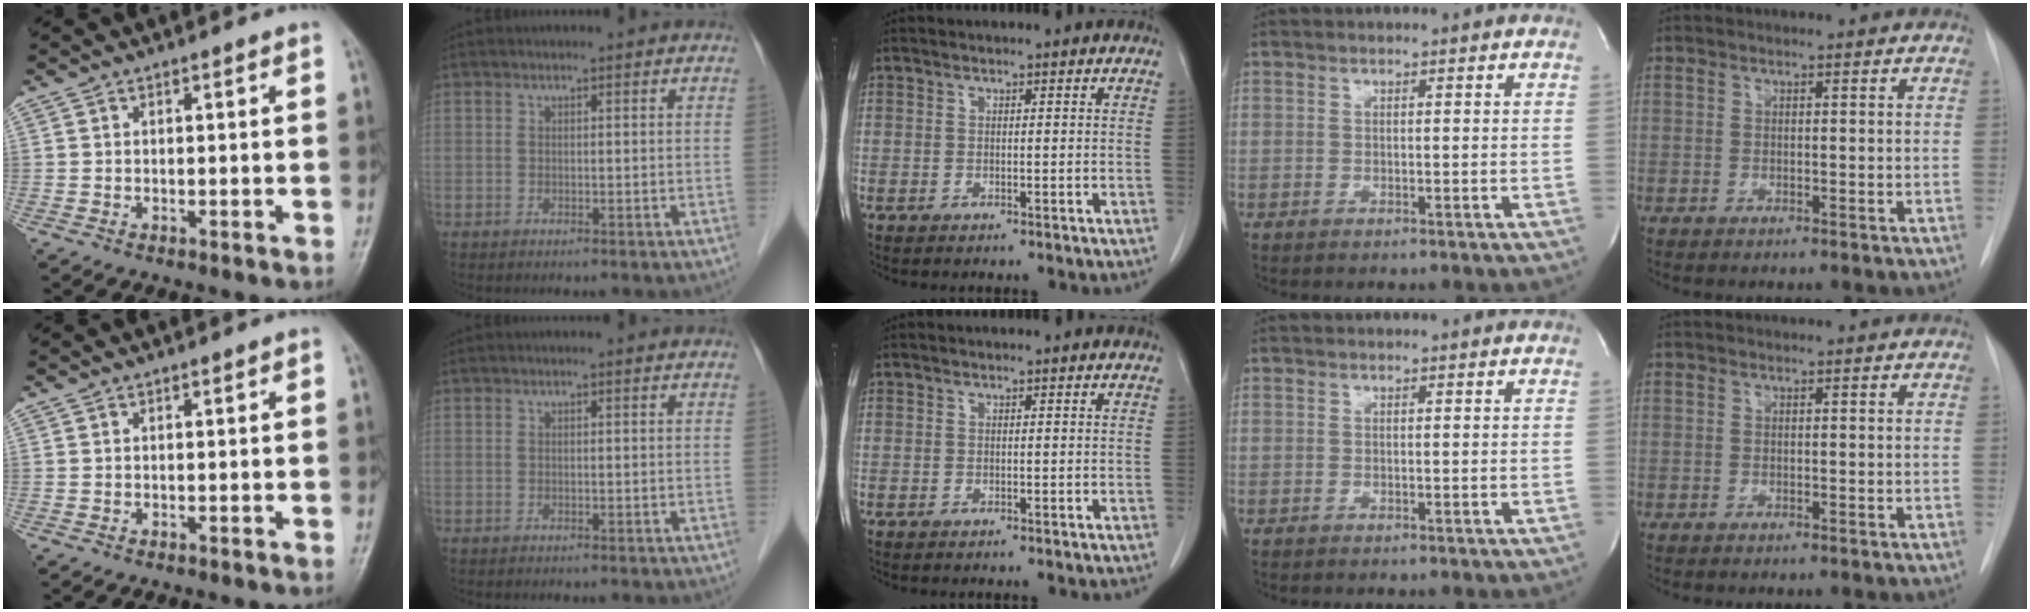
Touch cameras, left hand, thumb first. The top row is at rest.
{}